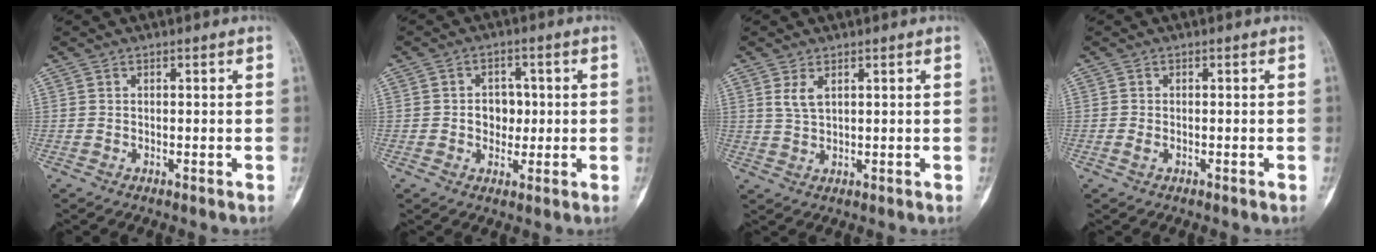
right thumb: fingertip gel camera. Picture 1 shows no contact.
{"total": 4.9, "force": [0.1, 4.0, 2.9], "torque": [-0.008, 0.008, 0.001]}
{"total": 2.8, "force": [1.5, 1.2, 2.1], "torque": [-0.039, -0.004, 0.037]}
{"total": 0.9, "force": [-0.3, 0.5, 0.7], "torque": [-0.019, 0.000, -0.007]}